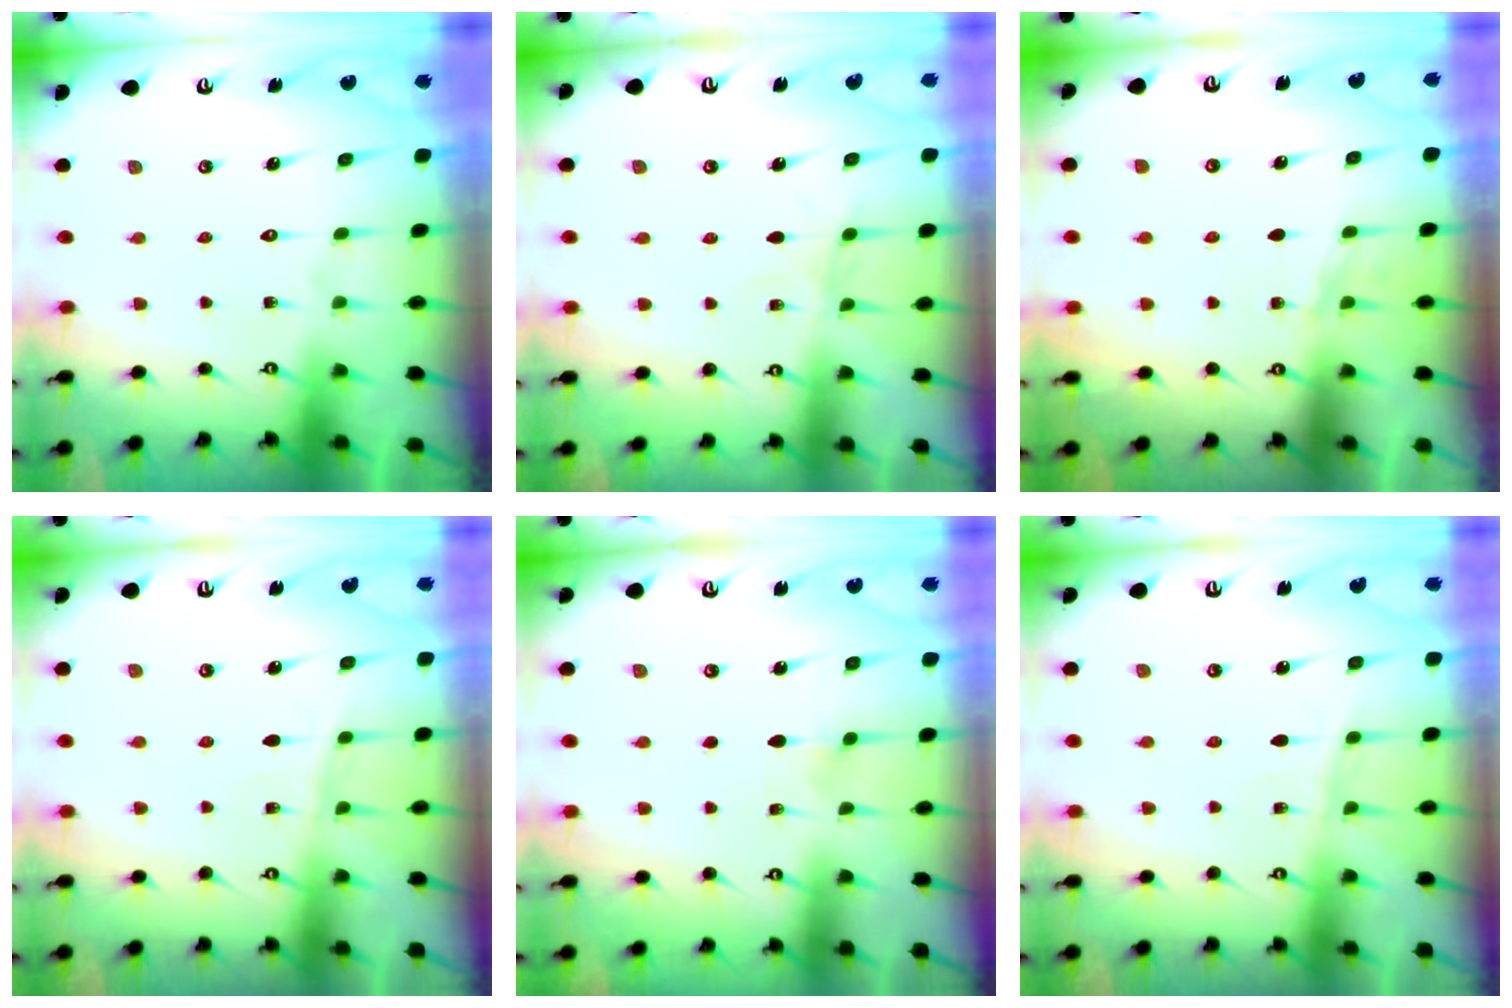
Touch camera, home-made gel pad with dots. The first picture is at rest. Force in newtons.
{"total": 3.3, "press": 3.3, "slide": 0.4}
{"total": 2.2, "press": 1.9, "slide": 1.1}
{"total": 4.4, "press": 4.3, "slide": 0.5}
{"total": 4.1, "press": 3.7, "slide": 1.7}
{"total": 4.4, "press": 4.3, "slide": 0.5}